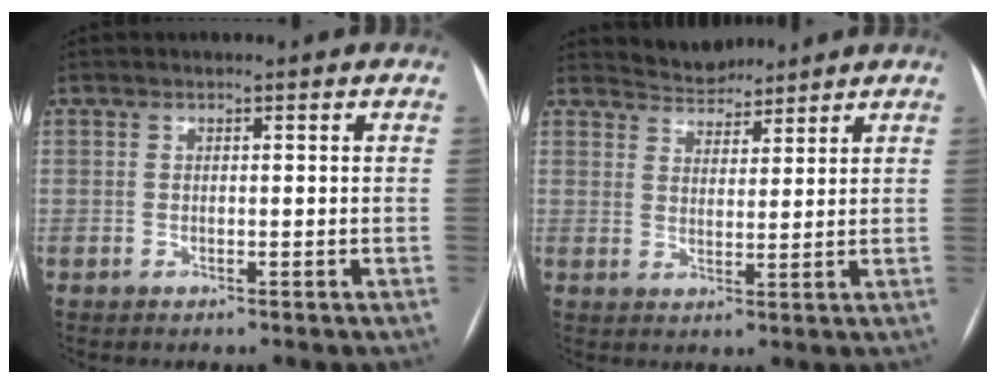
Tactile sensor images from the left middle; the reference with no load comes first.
{"total": 4.4, "force": [4.3, 1.1, -0.3], "torque": [0.001, 0.014, 0.075]}